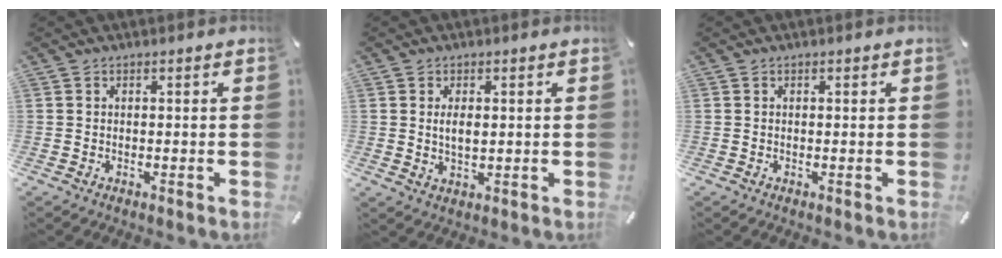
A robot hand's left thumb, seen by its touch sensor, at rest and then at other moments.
{"total": 3.5, "force": [0.7, 1.9, 2.8], "torque": [-0.052, 0.001, 0.010]}
{"total": 0.0}